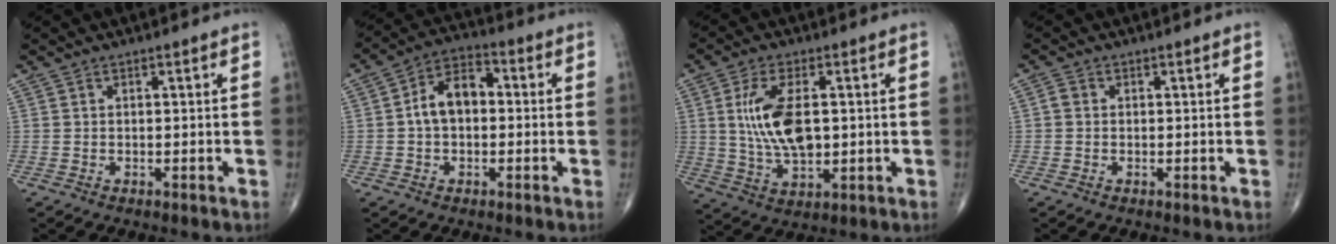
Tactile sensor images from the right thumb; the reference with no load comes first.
{"total": 8.5, "force": [0.1, 5.5, 6.5], "torque": [-0.101, 0.031, -0.011]}
{"total": 11.6, "force": [1.4, 5.8, 10.0], "torque": [-0.192, -0.007, 0.033]}
{"total": 1.3, "force": [0.0, 1.1, 0.7], "torque": [-0.009, 0.002, -0.004]}